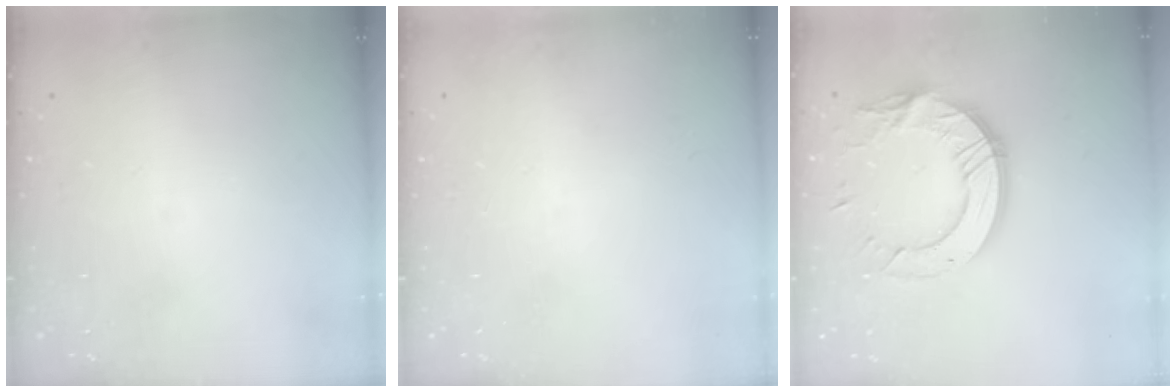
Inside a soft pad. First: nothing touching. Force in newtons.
{"total": 0.0}
{"total": 16.0, "press": 16.0, "slide": 1.0}